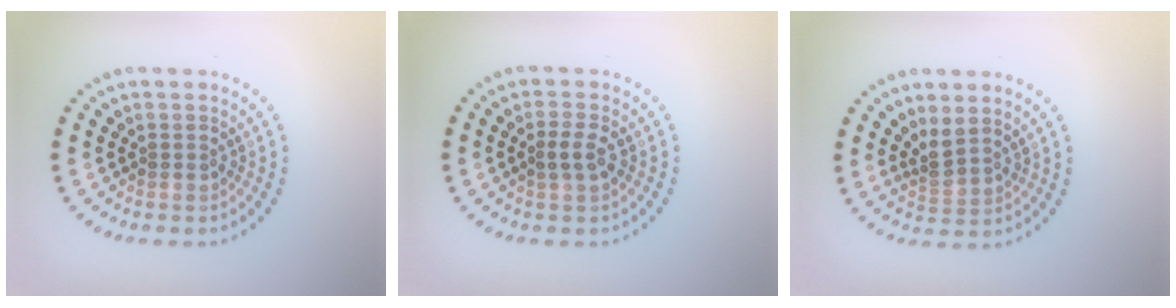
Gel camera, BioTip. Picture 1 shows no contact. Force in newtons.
{"total": 1.9, "press": 1.8, "slide": 0.6}
{"total": 2.2, "press": 1.5, "slide": 1.6}